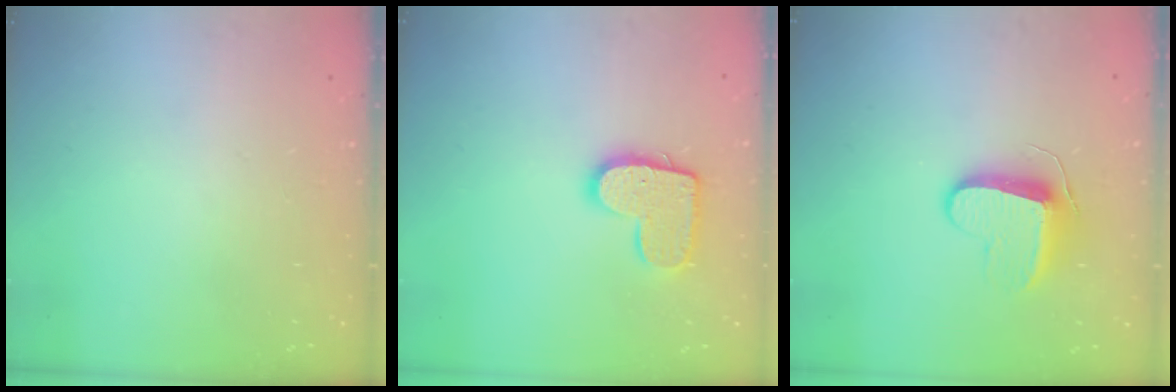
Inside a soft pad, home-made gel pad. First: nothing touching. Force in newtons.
{"total": 12.0, "press": 11.9, "slide": 0.6}
{"total": 9.5, "press": 9.5, "slide": 0.0}